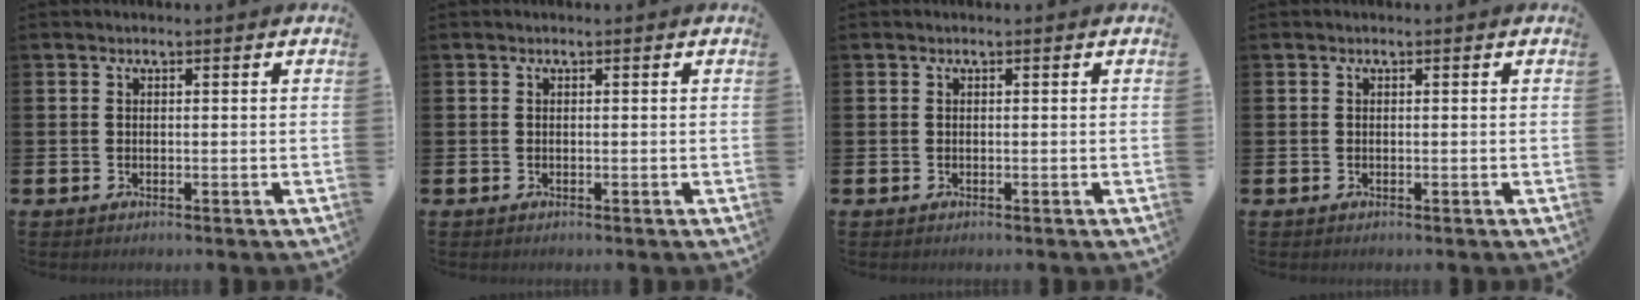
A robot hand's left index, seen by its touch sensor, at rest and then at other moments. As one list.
[{"total": 0.0}, {"total": 0.0}, {"total": 0.0}]